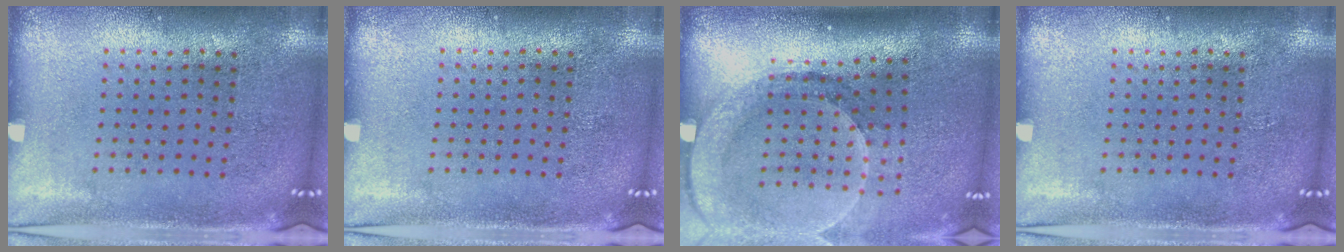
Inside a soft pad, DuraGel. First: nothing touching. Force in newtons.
{"total": 0.0}
{"total": 2.8, "press": 2.1, "slide": 1.8}
{"total": 0.0}